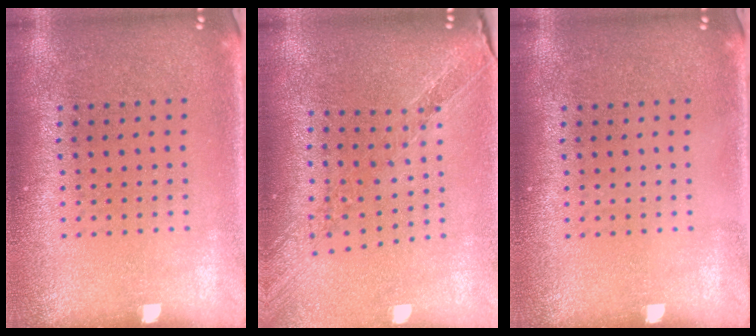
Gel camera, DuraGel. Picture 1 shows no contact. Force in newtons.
{"total": 1.0, "press": 1.0, "slide": 0.0}
{"total": 0.0}